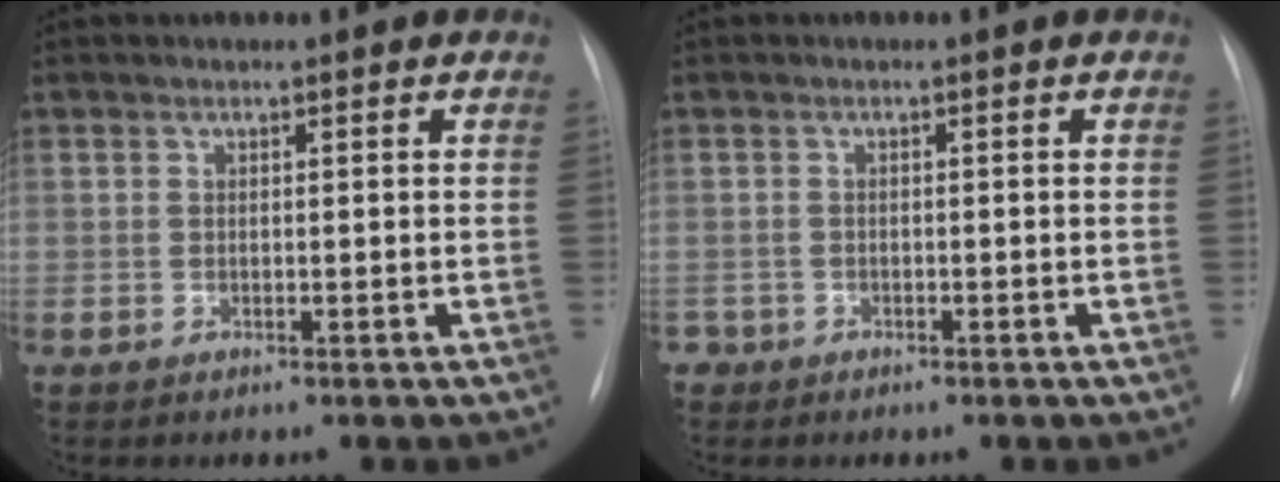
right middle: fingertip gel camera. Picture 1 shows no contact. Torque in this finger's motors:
{"motor_torque": [0.72, -0.76, 0.04, -0.02]}